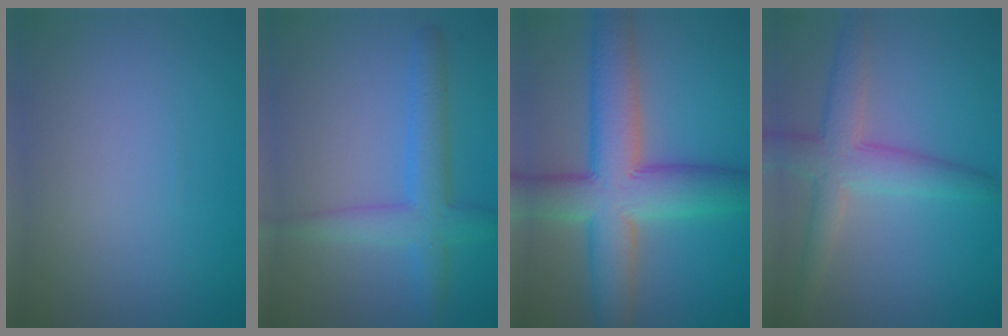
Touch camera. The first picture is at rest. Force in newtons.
{"total": 4.1, "press": 4.1, "slide": 0.2}
{"total": 10.0, "press": 10.0, "slide": 0.4}
{"total": 4.8, "press": 4.8, "slide": 0.4}